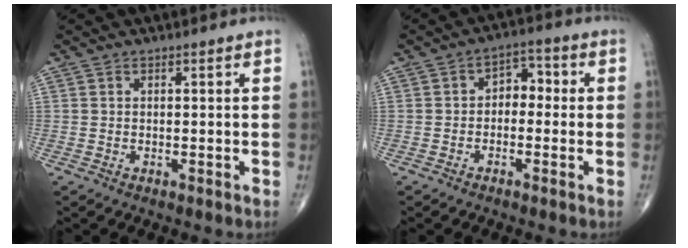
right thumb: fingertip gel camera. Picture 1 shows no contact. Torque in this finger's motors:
{"motor_torque": [-0.27, 0.00, 0.05, 0.30, 0.09]}